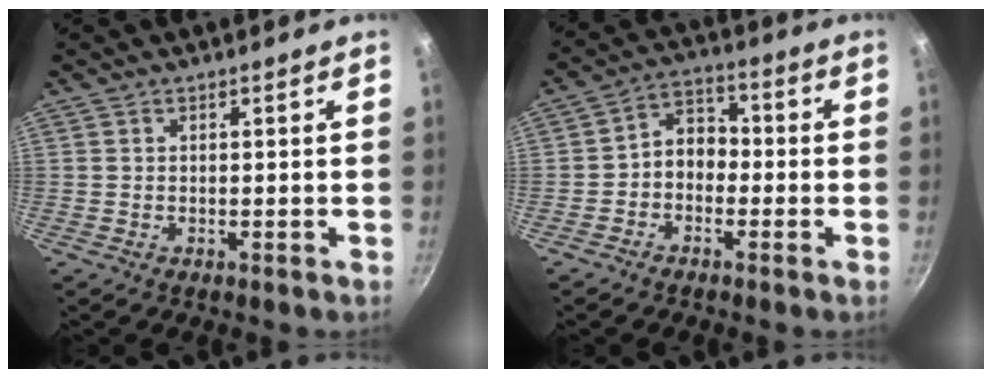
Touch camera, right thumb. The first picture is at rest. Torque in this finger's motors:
{"motor_torque": [-0.21, 0.27, 0.55, -0.23, 0.01]}